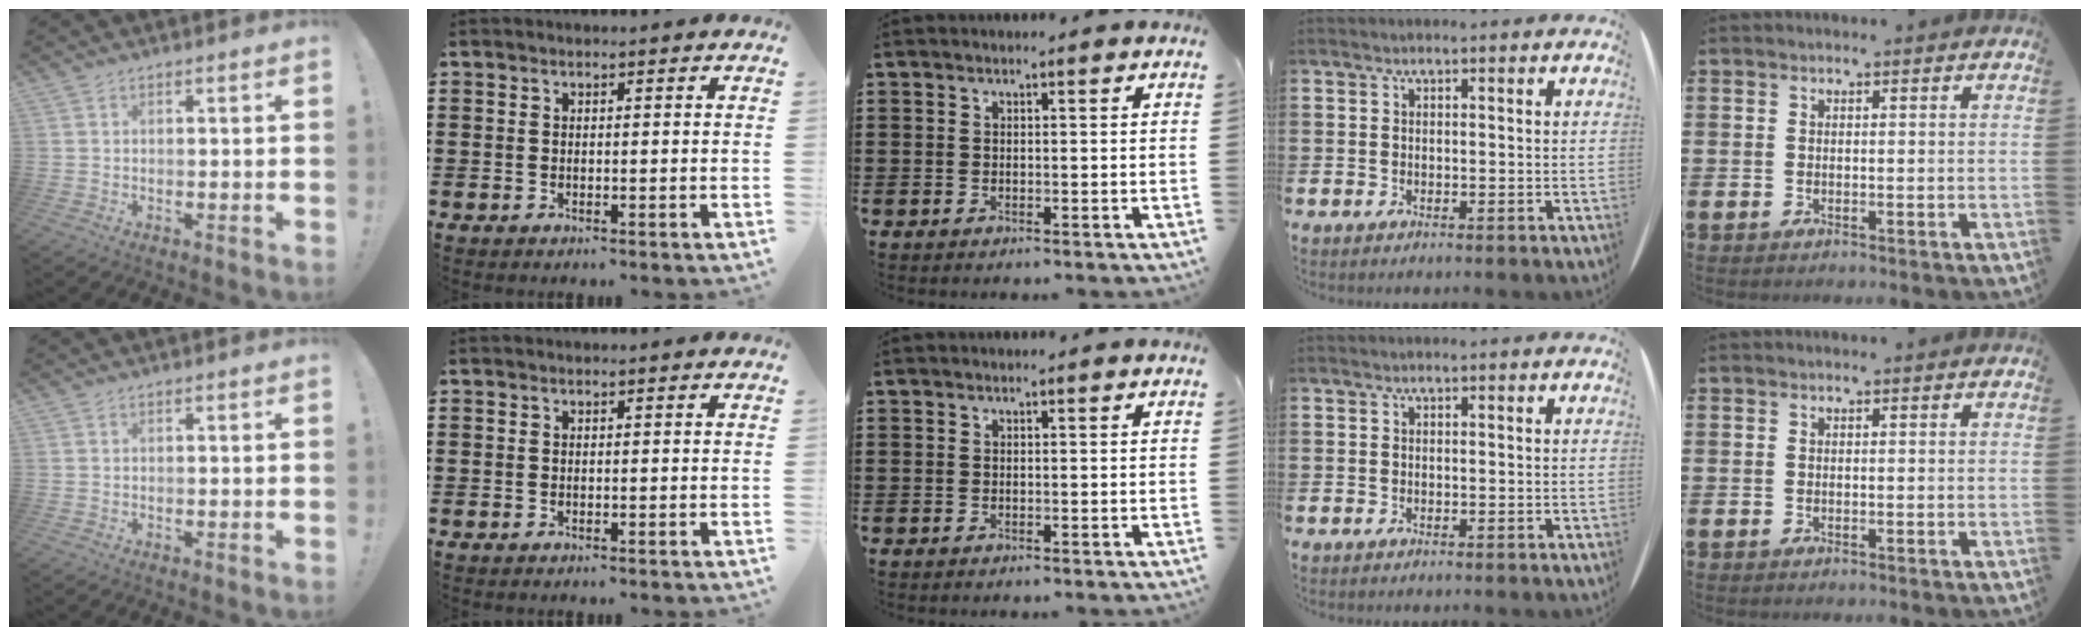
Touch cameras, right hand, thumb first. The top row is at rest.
{}